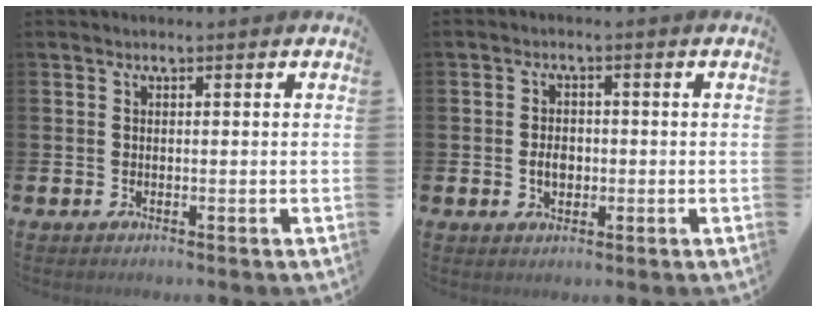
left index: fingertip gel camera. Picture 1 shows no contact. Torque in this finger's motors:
{"motor_torque": [0.08, 0.00, 0.05, 0.06]}